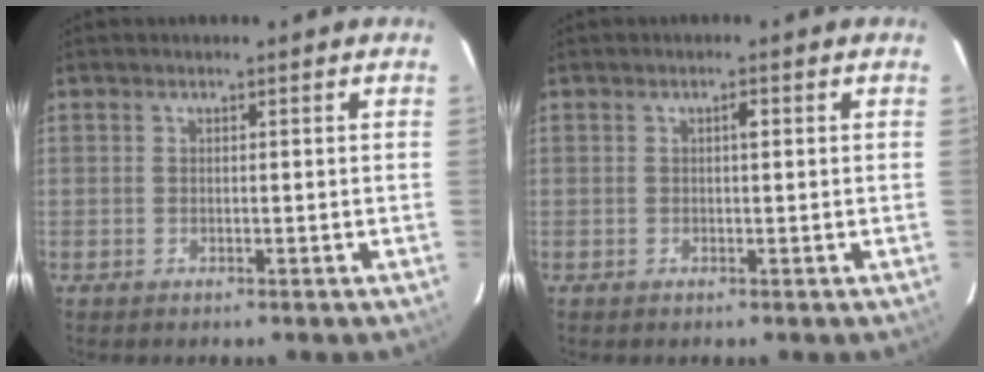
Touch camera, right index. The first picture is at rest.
{"total": 1.0, "force": [0.2, 0.2, 1.0], "torque": [-0.018, 0.003, 0.002]}